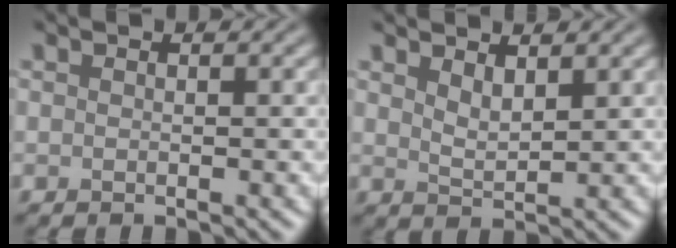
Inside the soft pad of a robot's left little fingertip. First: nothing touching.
{"total": 2.1, "force": [1.6, 0.7, 1.2], "torque": [-0.025, -0.005, 0.032]}